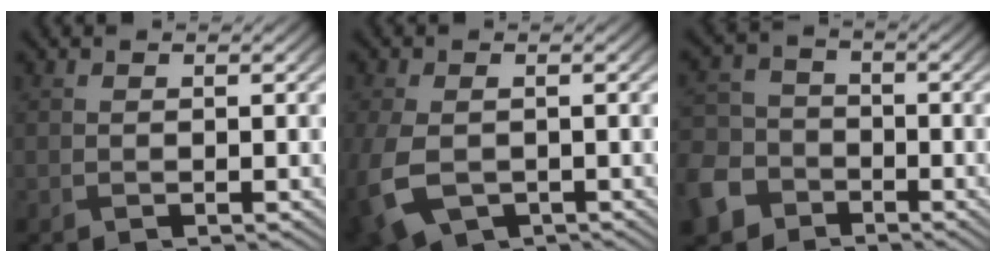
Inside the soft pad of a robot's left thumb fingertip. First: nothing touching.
{"total": 7.1, "force": [-2.3, 4.7, 4.9], "torque": [-0.140, -0.037, -0.029]}
{"total": 8.6, "force": [-5.1, 6.2, 3.0], "torque": [-0.090, -0.025, -0.112]}